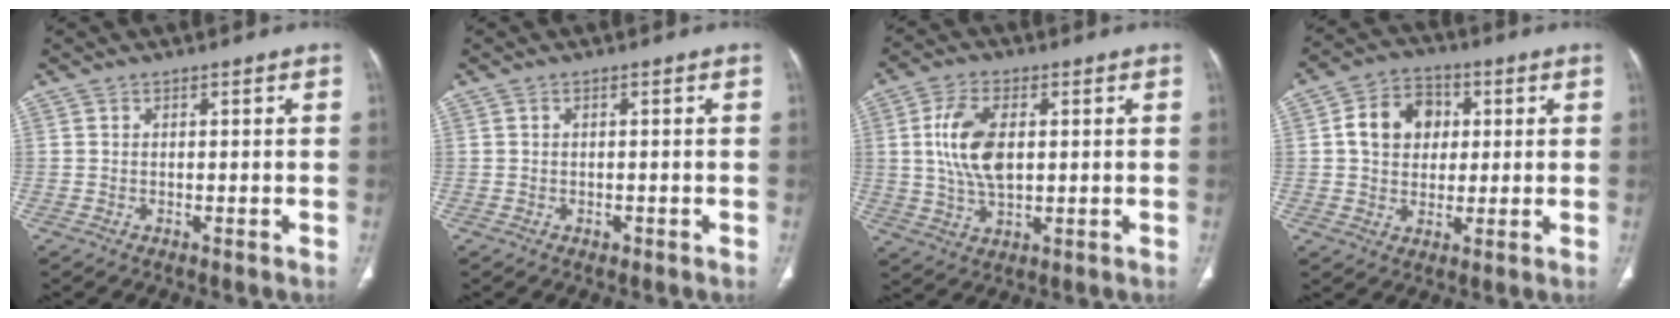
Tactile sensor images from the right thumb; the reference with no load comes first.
{"total": 0.9, "force": [-0.3, 0.6, 0.6], "torque": [-0.007, 0.000, -0.004]}
{"total": 10.7, "force": [1.6, 5.7, 8.9], "torque": [-0.179, -0.002, 0.034]}
{"total": 10.3, "force": [1.9, 8.2, 5.9], "torque": [-0.071, 0.009, 0.026]}